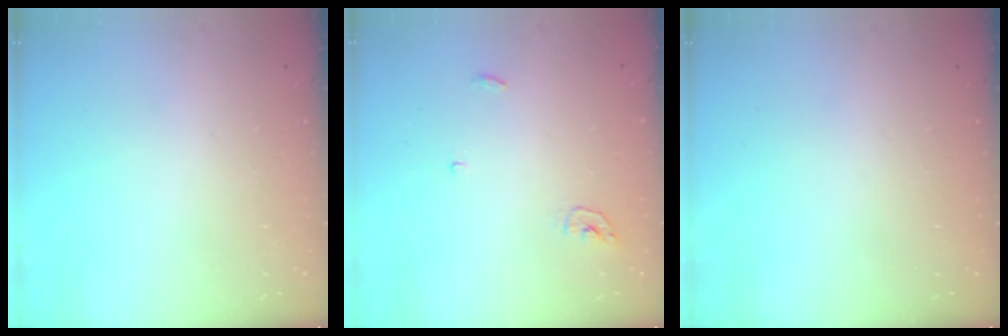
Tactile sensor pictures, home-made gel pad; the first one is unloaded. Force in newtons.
{"total": 3.7, "press": 3.6, "slide": 0.3}
{"total": 0.0}